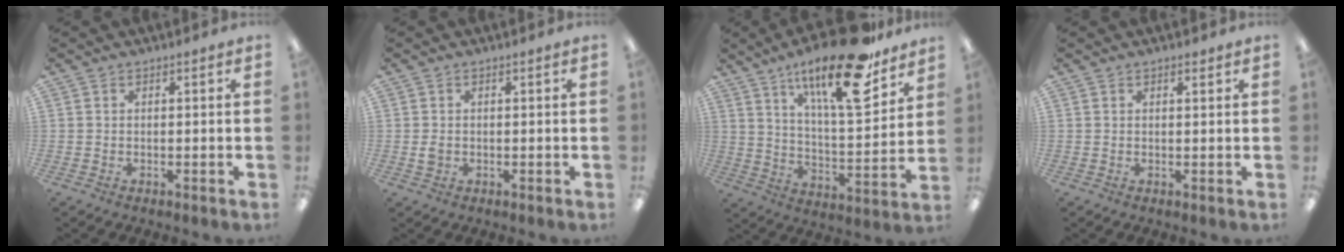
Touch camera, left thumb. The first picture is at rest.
{"total": 1.6, "force": [0.2, 1.2, 0.9], "torque": [-0.020, 0.003, 0.002]}
{"total": 23.3, "force": [15.3, 6.8, 16.2], "torque": [-0.255, -0.090, 0.245]}
{"total": 1.0, "force": [0.9, 0.2, 0.5], "torque": [-0.003, -0.004, 0.014]}